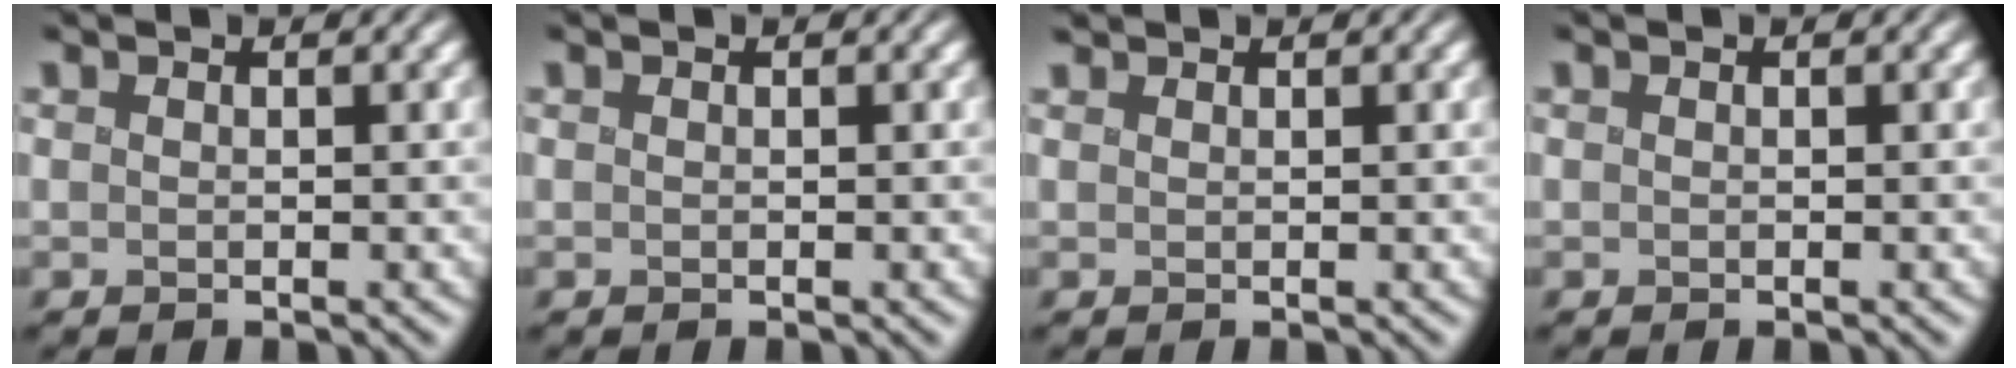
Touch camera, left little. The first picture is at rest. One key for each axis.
{"total": 0.0}
{"total": 0.6, "fx": 0.6, "fy": 0.2, "fz": 0.0, "tx": -0.002, "ty": 0.001, "tz": 0.010}
{"total": 0.0}